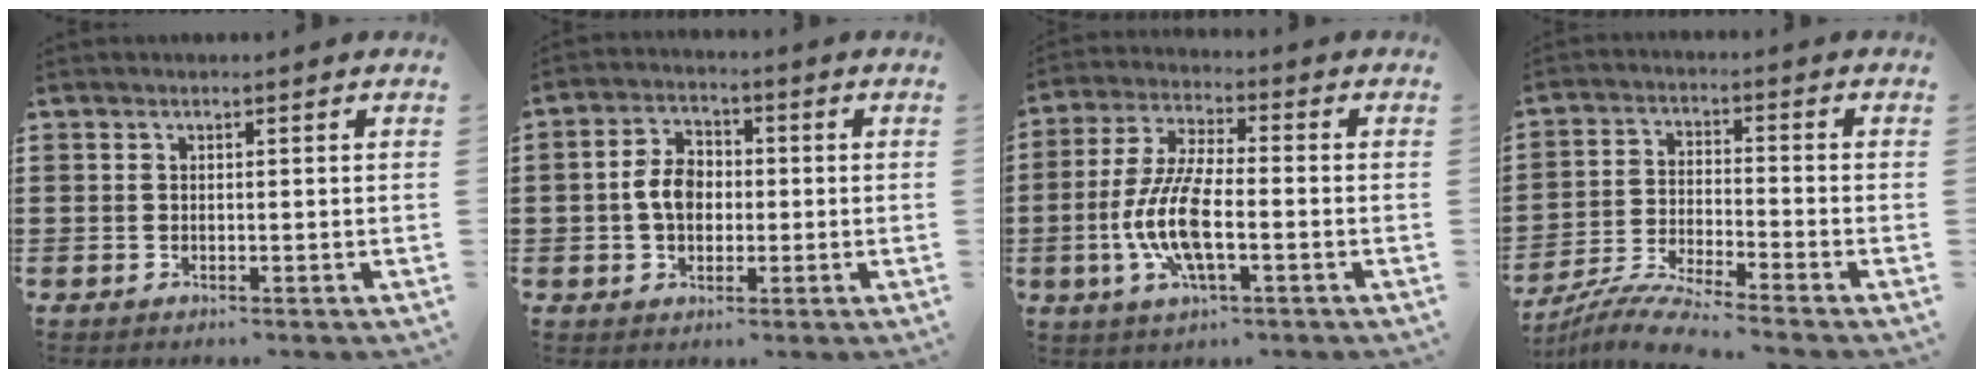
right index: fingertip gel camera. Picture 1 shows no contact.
{"total": 5.5, "force": [-0.4, 4.0, 3.8], "torque": [-0.086, 0.012, -0.012]}
{"total": 9.7, "force": [-2.6, 3.2, 8.9], "torque": [-0.202, -0.014, -0.052]}
{"total": 6.1, "force": [-5.8, -0.4, 1.9], "torque": [-0.049, -0.012, -0.115]}